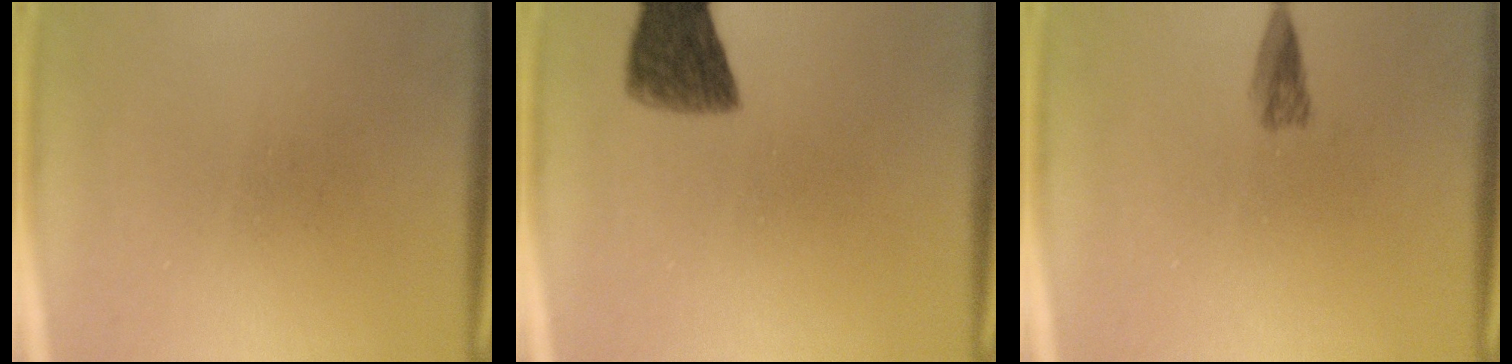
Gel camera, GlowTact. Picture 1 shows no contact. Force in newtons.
{"total": 7.2}
{"total": 2.0}